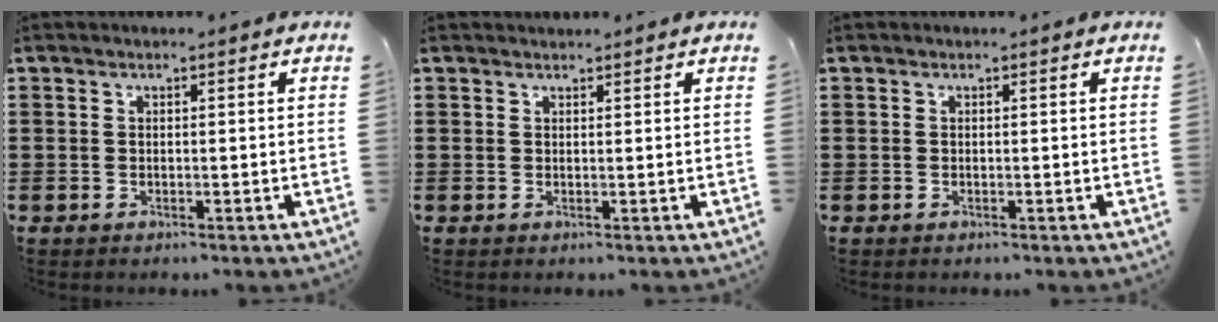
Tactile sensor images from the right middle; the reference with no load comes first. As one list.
[{"total": 0.8, "force": [0.8, 0.2, 0.0], "torque": [-0.001, 0.001, 0.015]}, {"total": 0.0}]